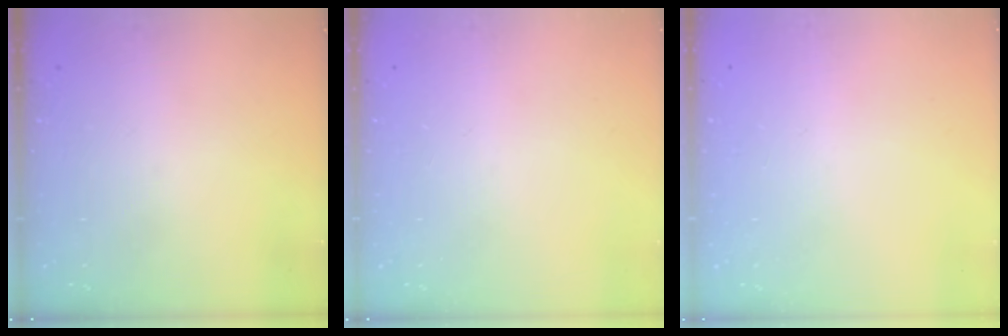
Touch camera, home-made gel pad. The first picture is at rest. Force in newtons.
{"total": 0.0}
{"total": 2.4, "press": 2.4, "slide": 0.2}